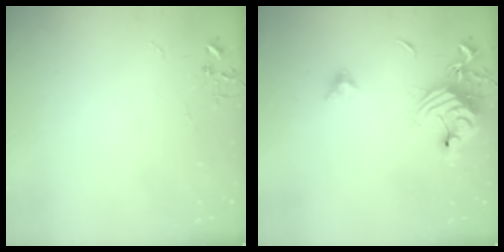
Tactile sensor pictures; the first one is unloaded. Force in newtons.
{"total": 15.1, "press": 15.0, "slide": 2.0}